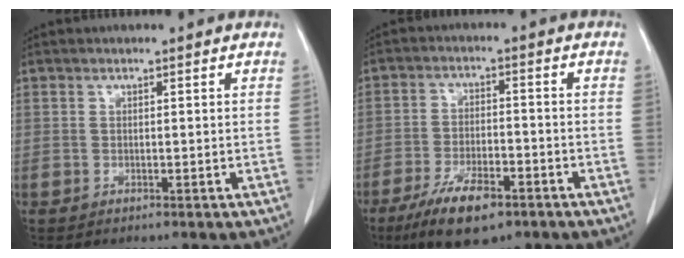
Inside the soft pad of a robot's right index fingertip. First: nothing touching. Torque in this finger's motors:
{"motor_torque": [0.69, -0.65, 0.32, 0.07]}